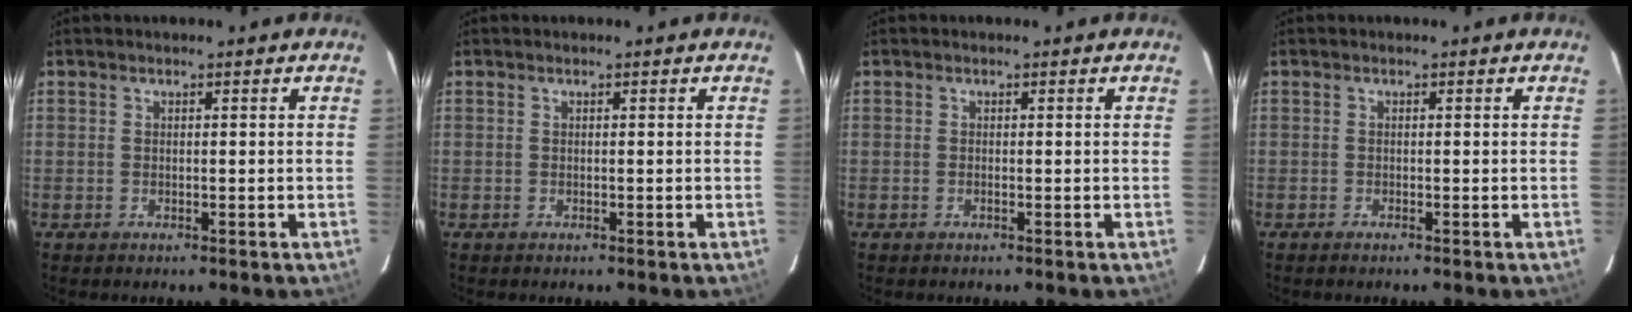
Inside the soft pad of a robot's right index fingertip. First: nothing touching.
{"total": 0.0}
{"total": 0.0}
{"total": 0.5, "force": [-0.4, 0.0, 0.3], "torque": [-0.009, -0.001, -0.007]}